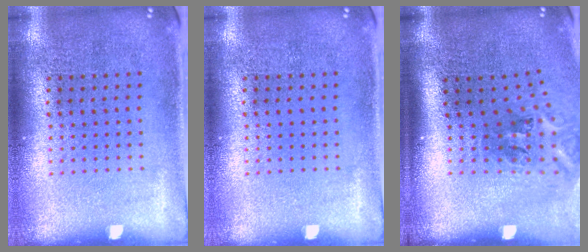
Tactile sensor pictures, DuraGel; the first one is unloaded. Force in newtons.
{"total": 0.0}
{"total": 2.3, "press": 1.4, "slide": 1.8}